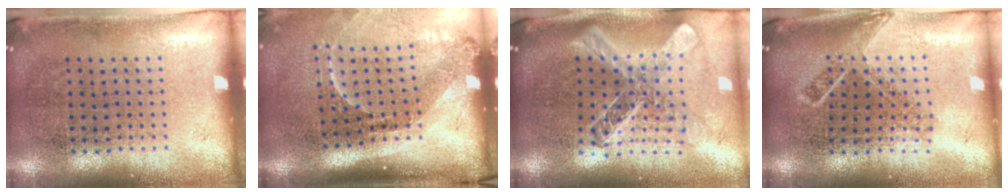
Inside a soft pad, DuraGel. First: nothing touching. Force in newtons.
{"total": 2.2, "press": 1.5, "slide": 1.6}
{"total": 2.6, "press": 1.9, "slide": 1.7}
{"total": 1.8, "press": 1.4, "slide": 1.2}